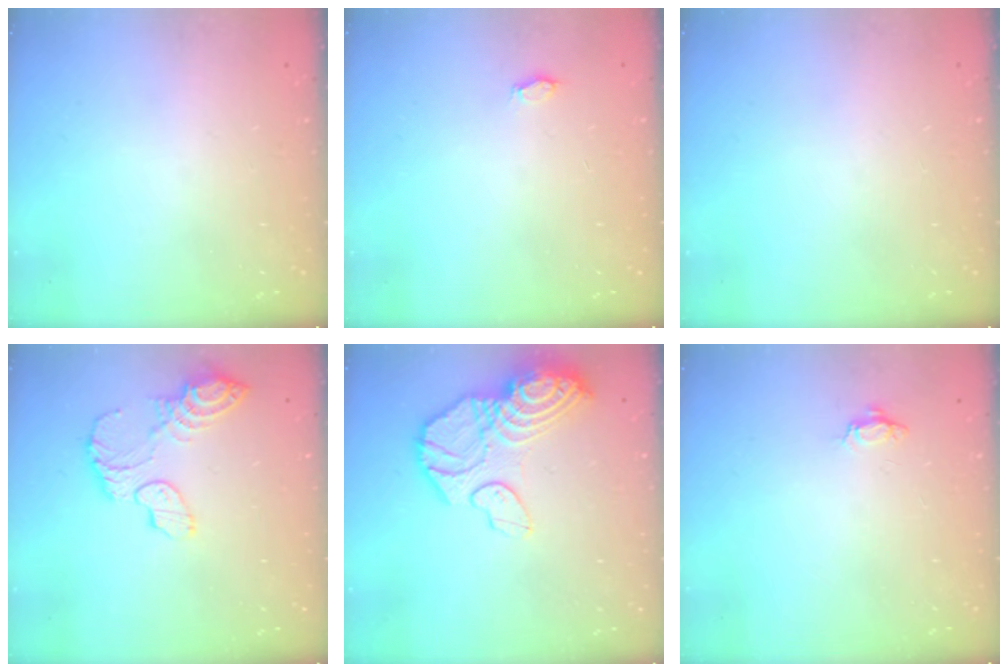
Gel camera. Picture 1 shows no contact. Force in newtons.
{"total": 2.9, "press": 2.7, "slide": 1.2}
{"total": 0.0}
{"total": 12.2, "press": 12.1, "slide": 1.1}
{"total": 17.2, "press": 17.1, "slide": 1.8}
{"total": 3.5, "press": 3.5, "slide": 0.5}